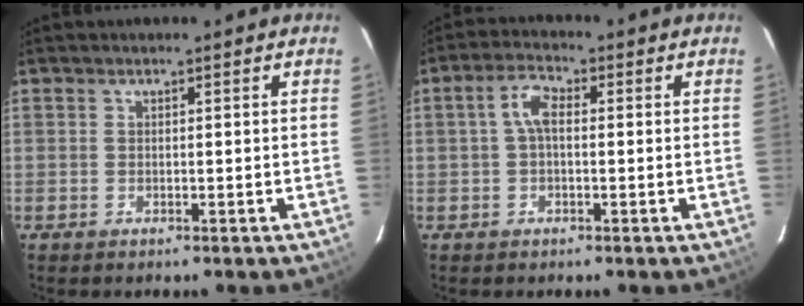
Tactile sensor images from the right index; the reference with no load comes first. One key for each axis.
{"total": 4.0, "fx": 0.1, "fy": 2.1, "fz": 3.4, "tx": -0.070, "ty": 0.015, "tz": 0.002}